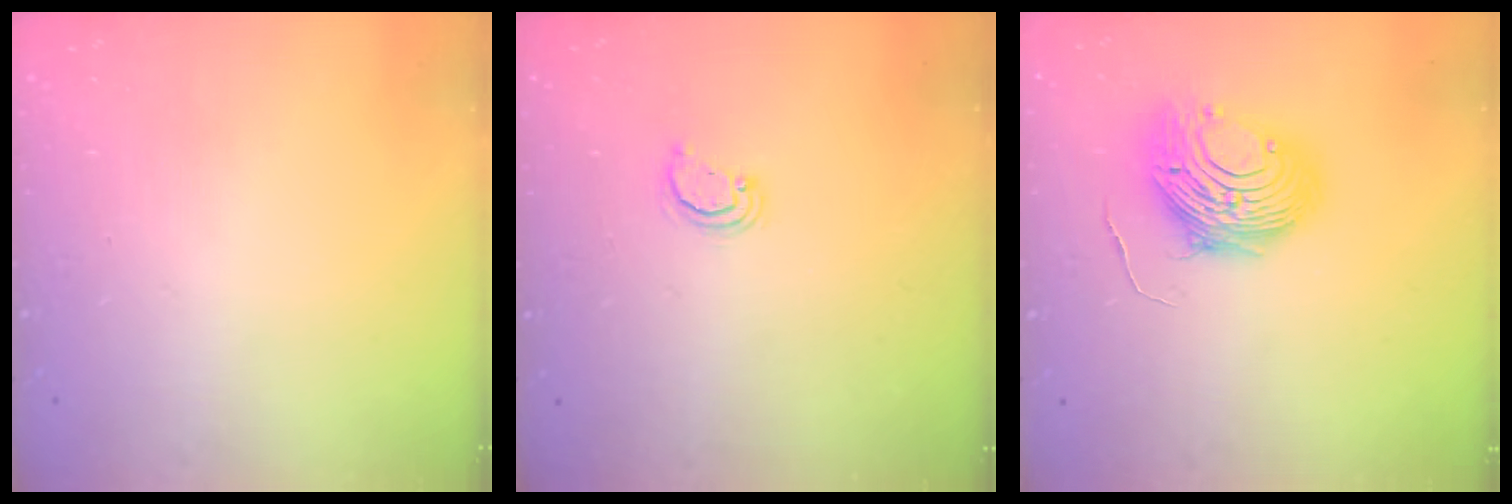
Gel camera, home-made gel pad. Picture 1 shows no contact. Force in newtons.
{"total": 2.5, "press": 2.5, "slide": 0.3}
{"total": 12.5, "press": 12.4, "slide": 1.4}